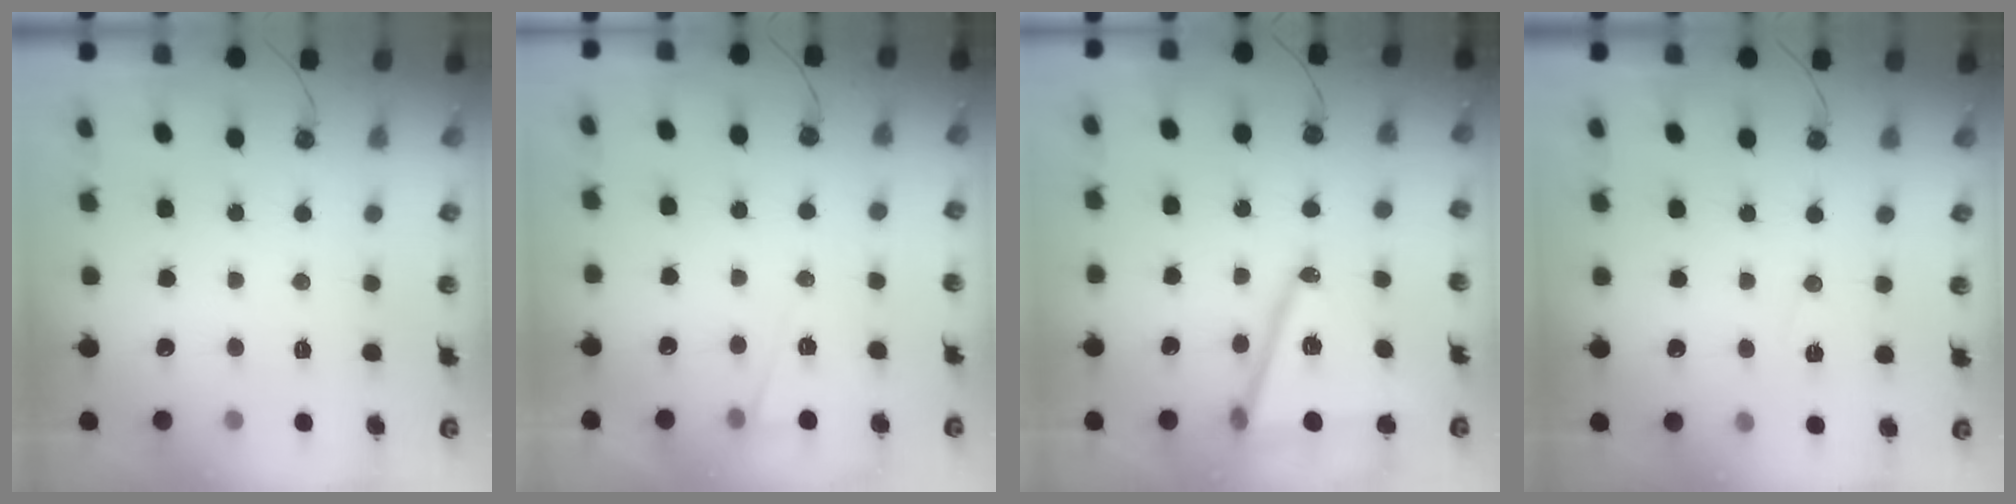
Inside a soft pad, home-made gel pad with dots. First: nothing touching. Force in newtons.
{"total": 5.2, "press": 3.1, "slide": 4.2}
{"total": 16.0, "press": 15.6, "slide": 3.6}
{"total": 6.5, "press": 4.7, "slide": 4.5}